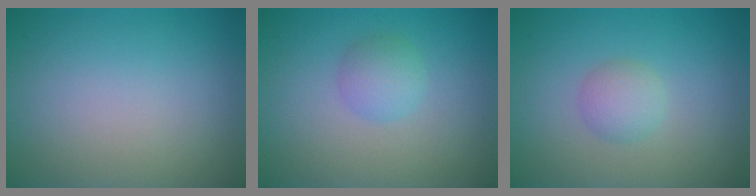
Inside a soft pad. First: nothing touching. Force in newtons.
{"total": 2.1, "press": 2.1, "slide": 0.0}
{"total": 1.9, "press": 1.9, "slide": 0.1}